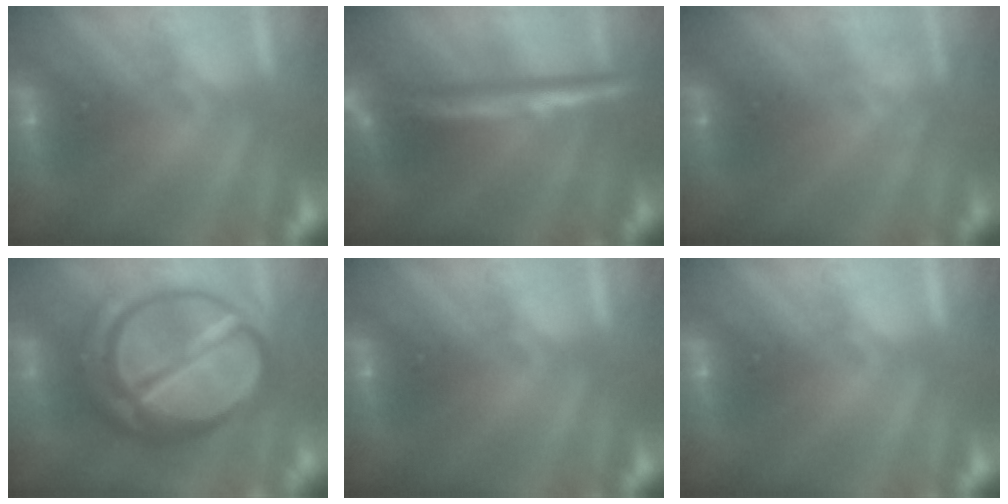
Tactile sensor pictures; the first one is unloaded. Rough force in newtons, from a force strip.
{"total": 2.9}
{"total": 2.7}
{"total": 7.1}
{"total": 0.0}
{"total": 0.0}